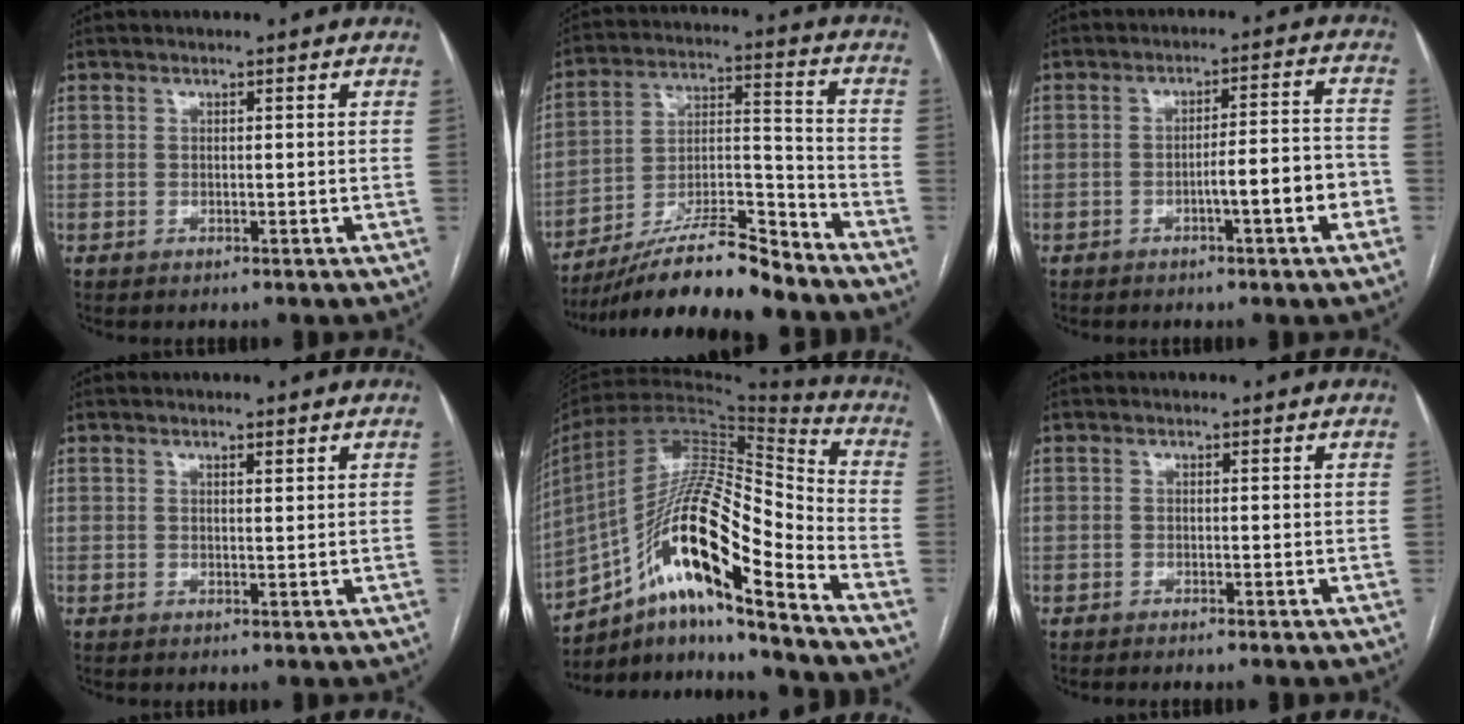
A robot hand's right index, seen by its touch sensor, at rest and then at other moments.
{"total": 16.4, "force": [-14.2, 1.7, 8.1], "torque": [-0.146, 0.008, -0.252]}
{"total": 7.5, "force": [-3.0, 0.6, 6.9], "torque": [-0.095, 0.020, -0.040]}
{"total": 0.9, "force": [0.6, 0.1, 0.7], "torque": [-0.013, -0.002, 0.009]}
{"total": 21.2, "force": [-11.7, 3.4, 17.3], "torque": [-0.324, 0.008, -0.206]}
{"total": 0.8, "force": [-0.6, -0.1, 0.5], "torque": [-0.013, 0.000, -0.011]}